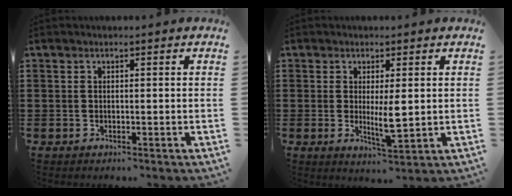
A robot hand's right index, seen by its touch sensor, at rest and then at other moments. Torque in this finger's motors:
{"motor_torque": [1.46, 0.65, 0.41, 0.10]}